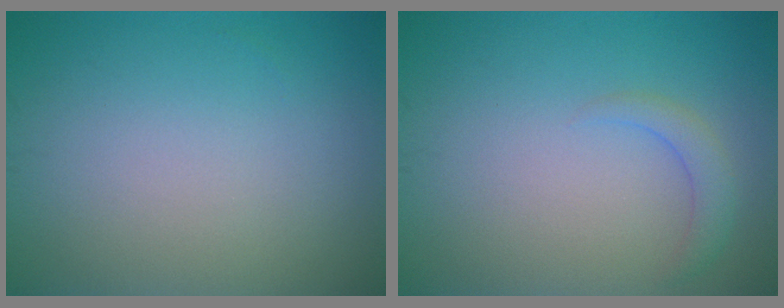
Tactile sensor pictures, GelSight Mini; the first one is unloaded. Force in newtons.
{"total": 1.6, "press": 1.6, "slide": 0.2}